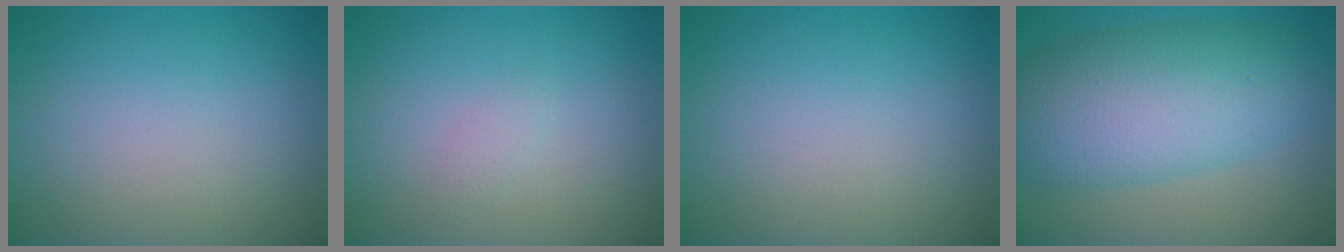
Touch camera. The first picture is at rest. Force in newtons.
{"total": 0.7, "press": 0.7, "slide": 0.1}
{"total": 0.0}
{"total": 9.9, "press": 9.8, "slide": 0.1}